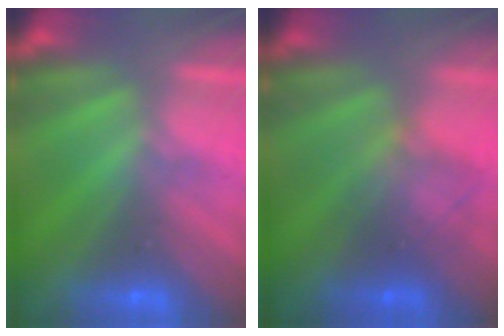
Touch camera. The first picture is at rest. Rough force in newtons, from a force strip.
{"total": 2.0}